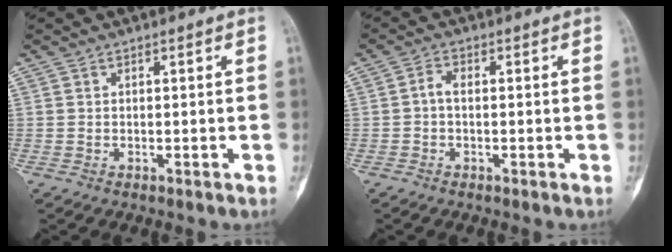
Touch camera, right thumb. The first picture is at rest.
{"total": 2.1, "force": [-0.3, 1.3, 1.6], "torque": [-0.030, 0.007, -0.010]}